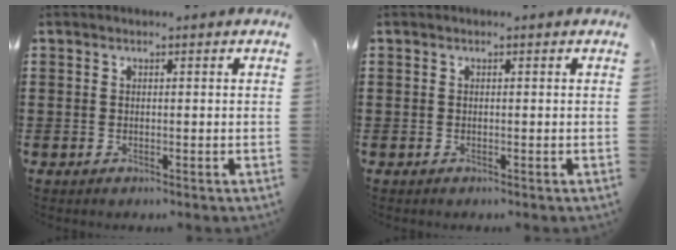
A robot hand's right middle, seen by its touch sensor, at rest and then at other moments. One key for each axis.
{"total": 0.0}